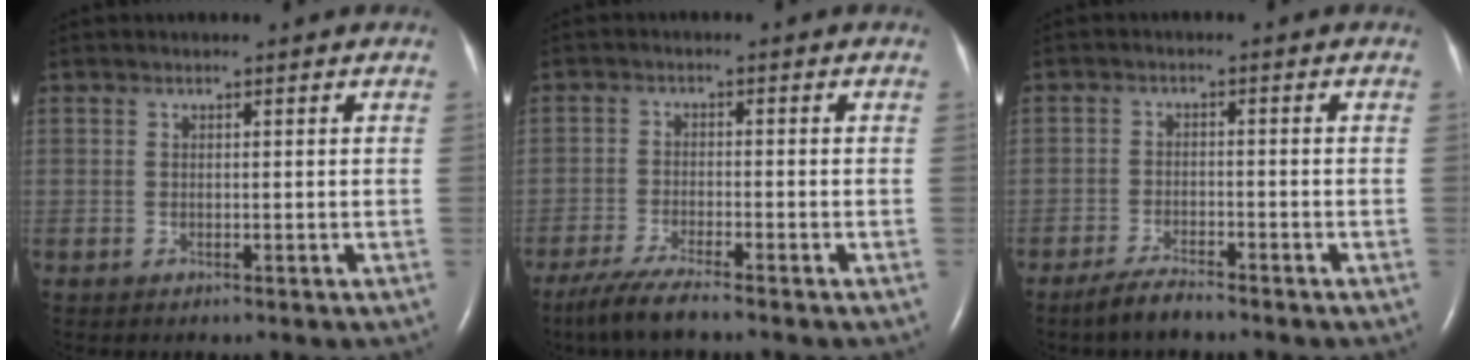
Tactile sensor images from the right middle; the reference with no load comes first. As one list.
[{"total": 5.5, "force": [-4.4, -0.1, 3.4], "torque": [-0.069, -0.019, -0.084]}, {"total": 3.6, "force": [-3.1, 0.2, 1.8], "torque": [-0.047, -0.011, -0.060]}]